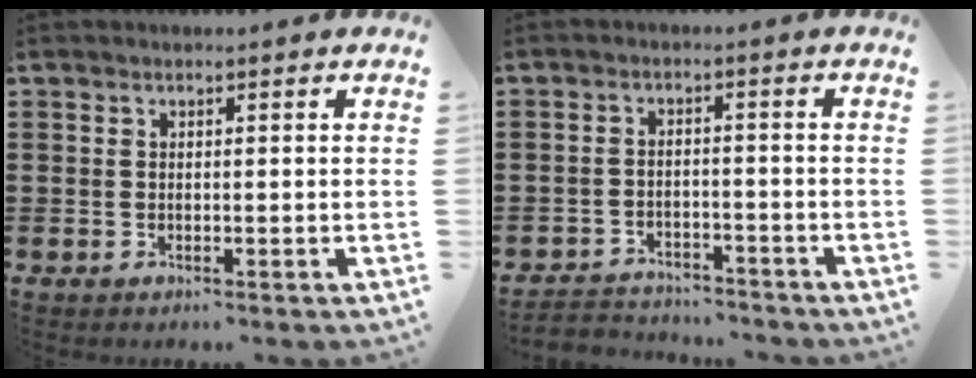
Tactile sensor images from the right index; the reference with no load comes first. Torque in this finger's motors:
{"motor_torque": [0.46, 1.37, -1.05, -0.21]}